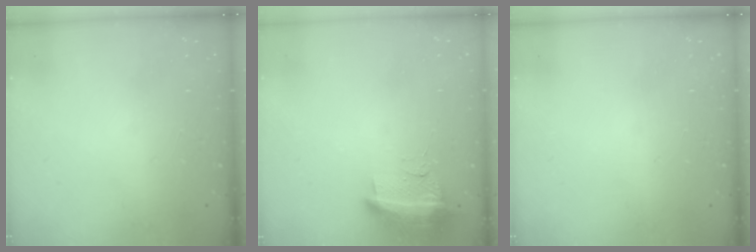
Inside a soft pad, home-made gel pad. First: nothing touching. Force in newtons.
{"total": 11.3, "press": 10.3, "slide": 4.7}
{"total": 0.0}